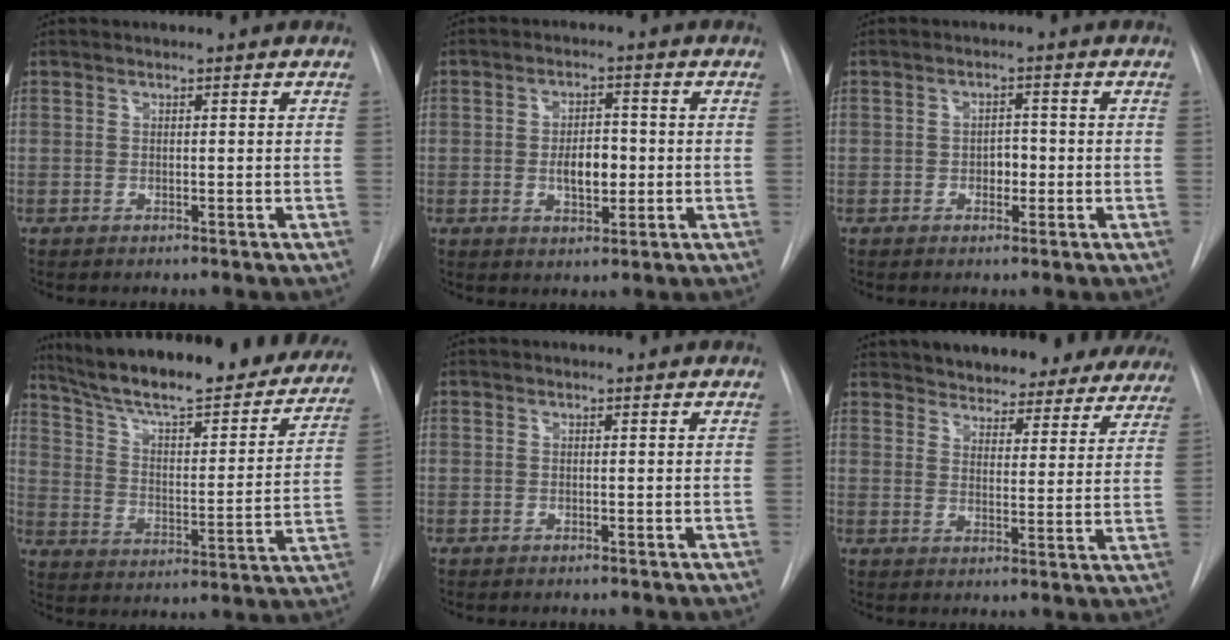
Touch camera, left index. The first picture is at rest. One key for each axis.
{"total": 5.0, "fx": -0.6, "fy": 2.4, "fz": 4.4, "tx": -0.070, "ty": 0.003, "tz": -0.005}
{"total": 2.2, "fx": -0.5, "fy": 1.4, "fz": 1.6, "tx": -0.019, "ty": 0.006, "tz": -0.007}
{"total": 30.4, "fx": 26.0, "fy": 6.1, "fz": 14.5, "tx": -0.224, "ty": -0.042, "tz": 0.346}
{"total": 0.0}
{"total": 25.7, "fx": 23.1, "fy": 8.3, "fz": 7.5, "tx": -0.126, "ty": -0.017, "tz": 0.285}